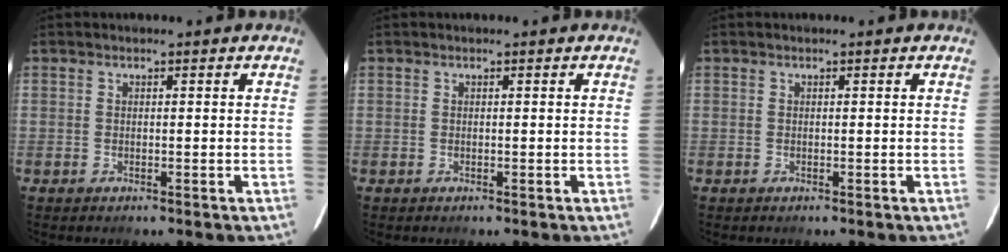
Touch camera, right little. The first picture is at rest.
{"total": 0.0}
{"total": 0.0}